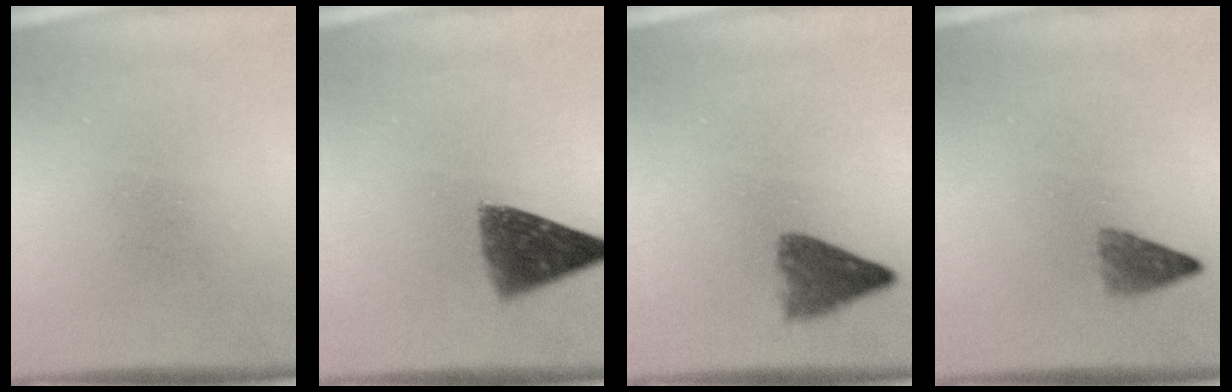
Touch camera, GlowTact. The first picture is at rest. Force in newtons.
{"total": 7.8}
{"total": 4.3}
{"total": 2.4}